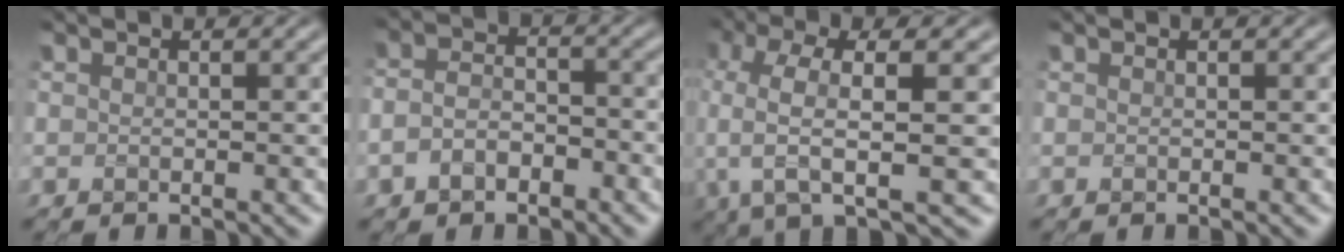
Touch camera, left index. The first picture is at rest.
{"total": 3.2, "force": [-1.6, 1.9, 2.0], "torque": [-0.040, 0.002, -0.038]}
{"total": 7.7, "force": [-0.8, 2.4, 7.3], "torque": [-0.145, 0.004, -0.021]}
{"total": 0.0}